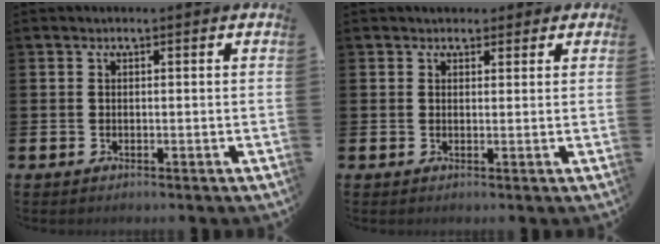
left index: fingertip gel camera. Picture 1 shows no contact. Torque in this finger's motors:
{"motor_torque": [0.43, -0.70, 0.13, 0.05]}